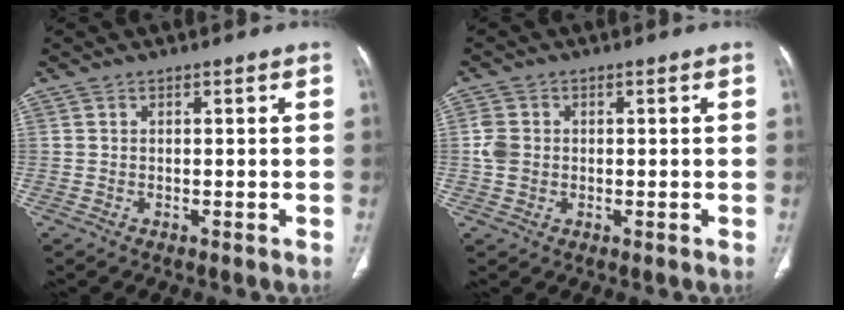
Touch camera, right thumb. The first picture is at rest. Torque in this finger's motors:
{"motor_torque": [0.26, 0.20, 0.95, 0.12, 0.02]}